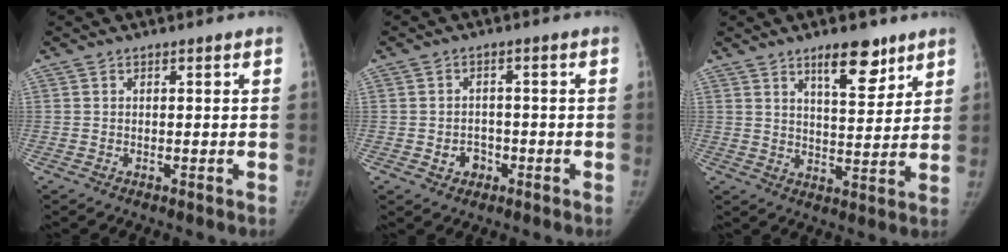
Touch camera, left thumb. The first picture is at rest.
{"total": 4.1, "force": [-1.5, 3.6, 1.4], "torque": [0.002, 0.013, -0.019]}
{"total": 9.3, "force": [6.2, 3.4, 6.1], "torque": [-0.068, -0.041, 0.099]}